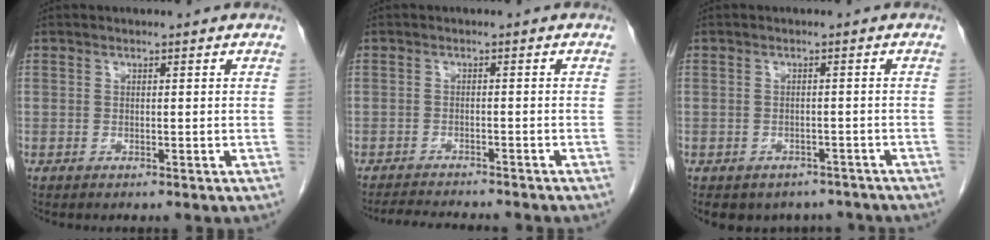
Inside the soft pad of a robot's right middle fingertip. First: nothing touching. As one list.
[{"total": 7.6, "force": [-7.1, 0.7, 2.7], "torque": [-0.037, -0.010, -0.102]}, {"total": 8.3, "force": [-6.9, 4.6, 1.3], "torque": [-0.007, 0.010, -0.074]}]